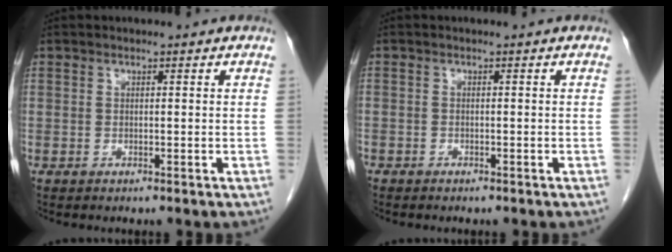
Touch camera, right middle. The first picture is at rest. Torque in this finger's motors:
{"motor_torque": [1.02, -1.12, 1.03, 0.01]}